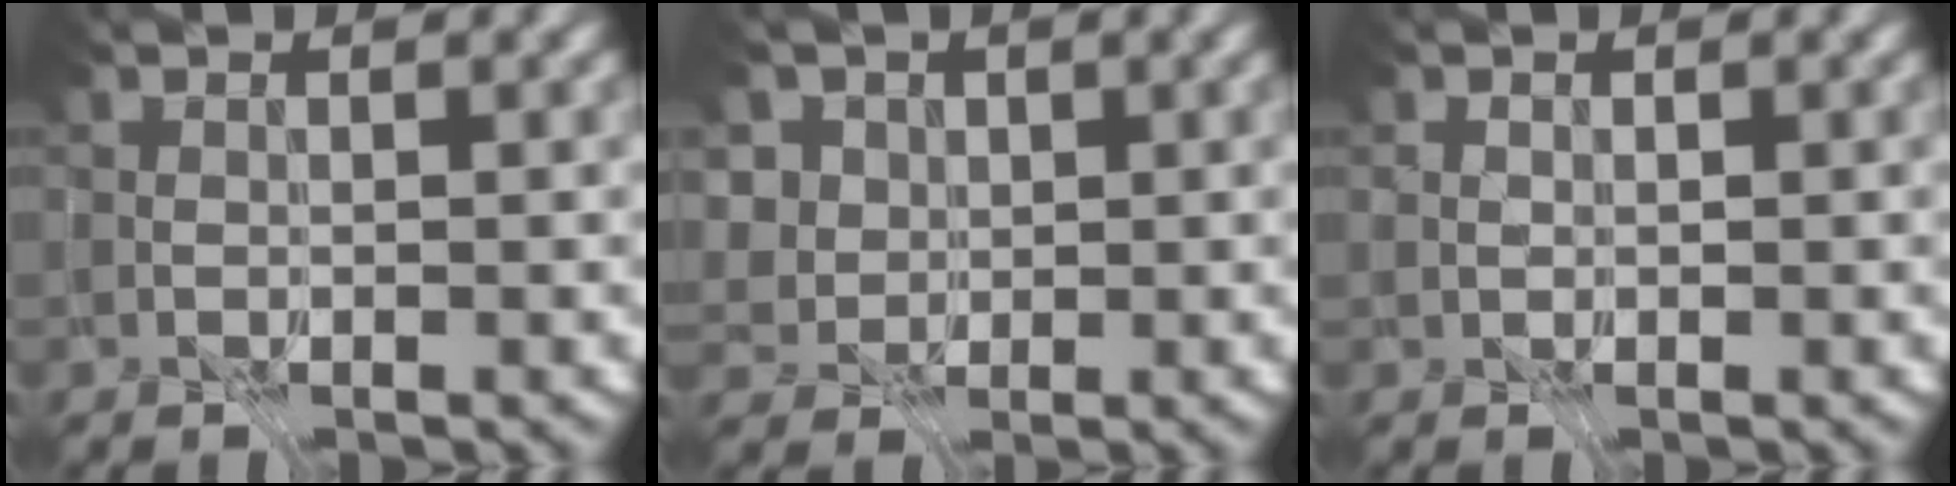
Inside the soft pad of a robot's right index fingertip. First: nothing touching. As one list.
[{"total": 4.6, "force": [1.1, 3.5, 2.7], "torque": [-0.050, 0.003, -0.007]}, {"total": 2.6, "force": [1.3, 1.9, 1.2], "torque": [-0.015, 0.008, 0.012]}]